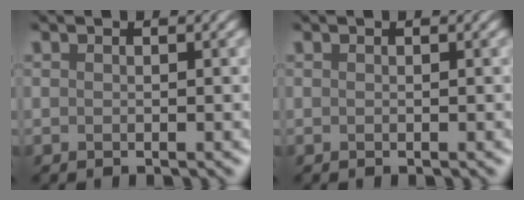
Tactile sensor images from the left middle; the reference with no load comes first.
{"total": 0.0}